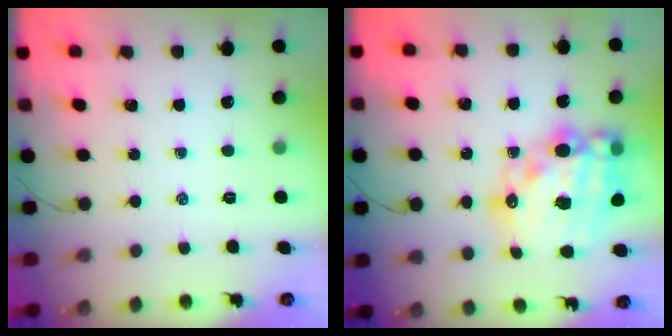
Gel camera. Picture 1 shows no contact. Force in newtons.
{"total": 22.1, "press": 21.6, "slide": 4.4}